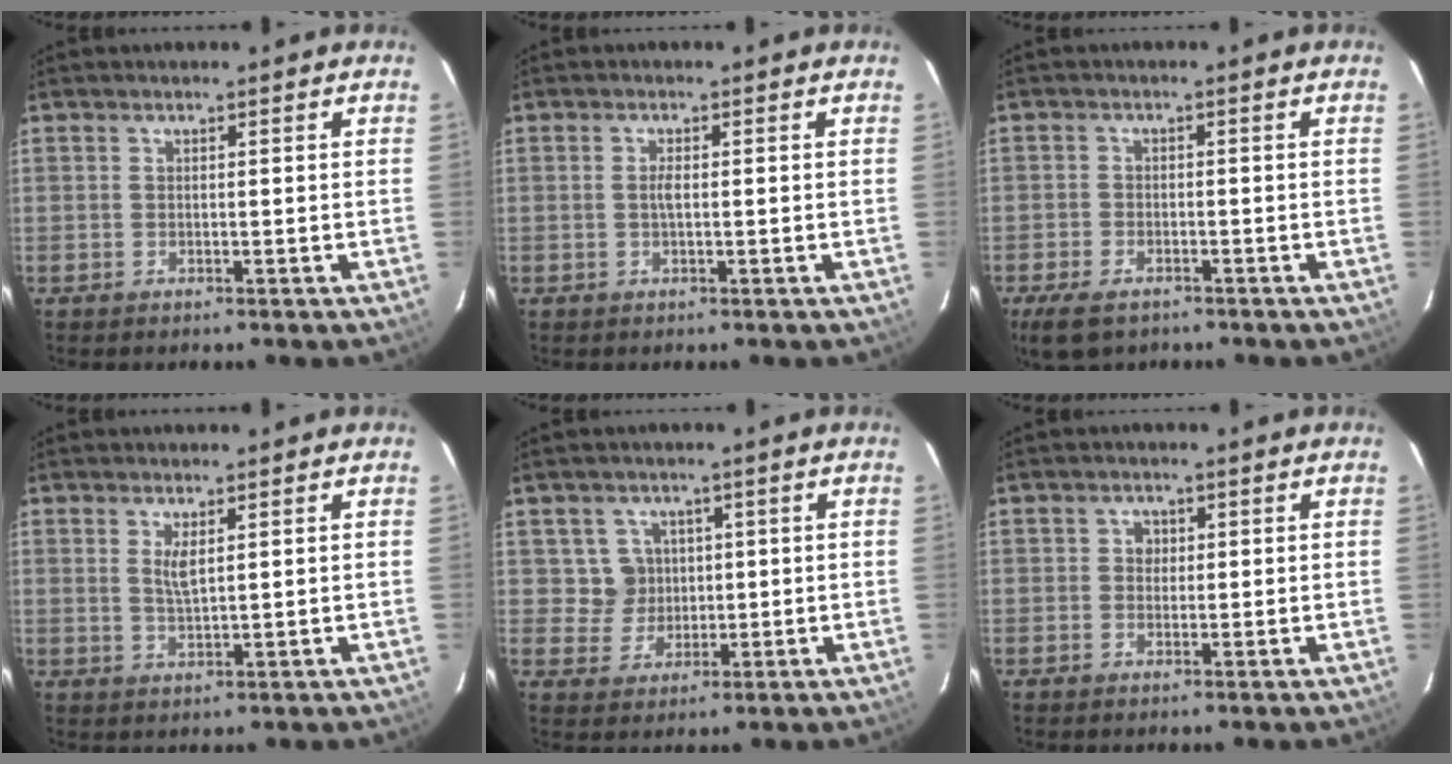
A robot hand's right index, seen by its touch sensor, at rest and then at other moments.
{"total": 1.4, "force": [-0.1, 0.4, 1.3], "torque": [-0.027, 0.001, -0.003]}
{"total": 6.7, "force": [-4.6, 3.4, 3.4], "torque": [-0.090, -0.015, -0.081]}
{"total": 2.9, "force": [1.1, 0.8, 2.6], "torque": [-0.048, -0.004, 0.020]}
{"total": 4.7, "force": [0.9, 4.6, 0.2], "torque": [-0.003, 0.015, 0.023]}
{"total": 1.7, "force": [0.2, 1.6, 0.4], "torque": [-0.003, 0.006, 0.002]}